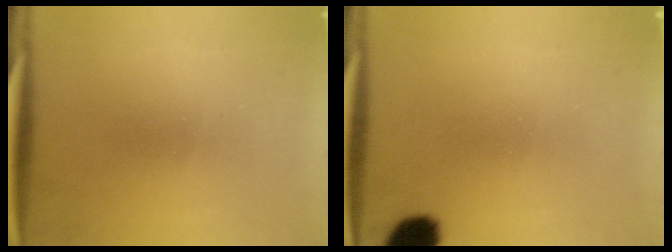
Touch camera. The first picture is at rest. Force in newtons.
{"total": 6.7}